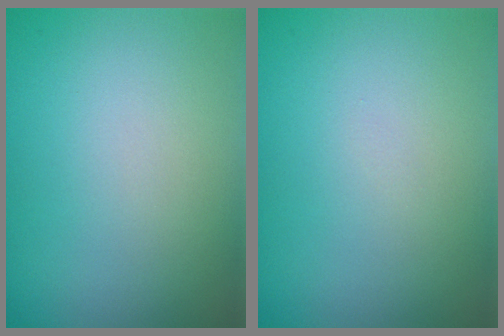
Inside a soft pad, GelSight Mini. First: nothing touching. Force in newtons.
{"total": 0.0}